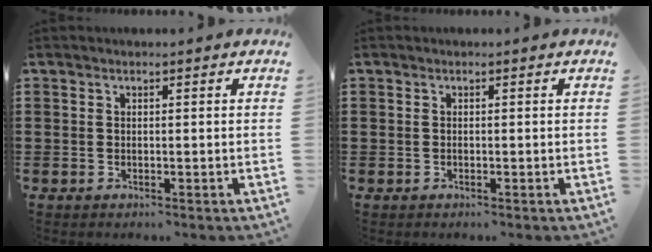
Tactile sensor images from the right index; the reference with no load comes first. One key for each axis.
{"total": 0.0}